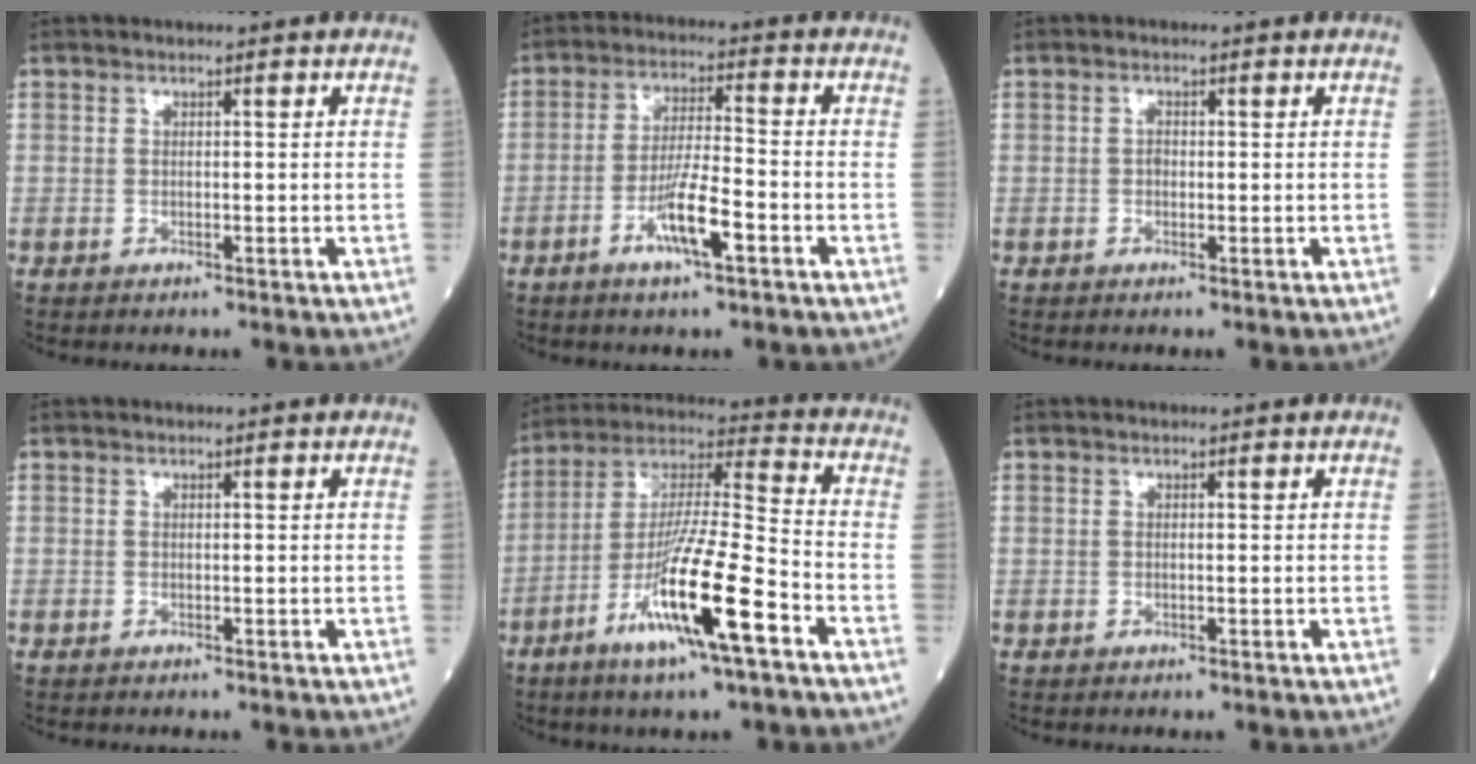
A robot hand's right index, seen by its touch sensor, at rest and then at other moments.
{"total": 7.7, "force": [-3.6, 0.7, 6.8], "torque": [-0.131, -0.004, -0.066]}
{"total": 1.0, "force": [-0.2, 0.6, 0.7], "torque": [-0.012, 0.003, -0.005]}
{"total": 0.0}
{"total": 16.4, "force": [-7.6, 0.6, 14.5], "torque": [-0.282, -0.018, -0.138]}
{"total": 0.0}